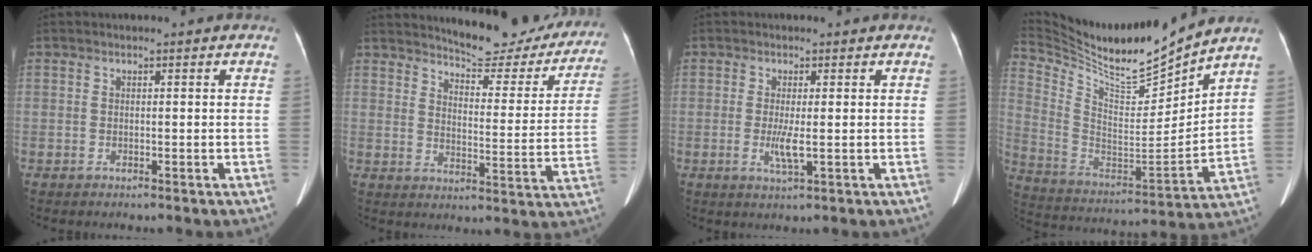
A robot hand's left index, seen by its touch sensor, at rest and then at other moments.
{"total": 19.1, "force": [17.8, 4.2, 5.9], "torque": [-0.059, -0.054, 0.207]}
{"total": 2.9, "force": [-0.2, 0.3, 2.9], "torque": [-0.060, -0.006, 0.000]}
{"total": 19.0, "force": [17.6, 0.3, 7.2], "torque": [-0.154, -0.036, 0.311]}